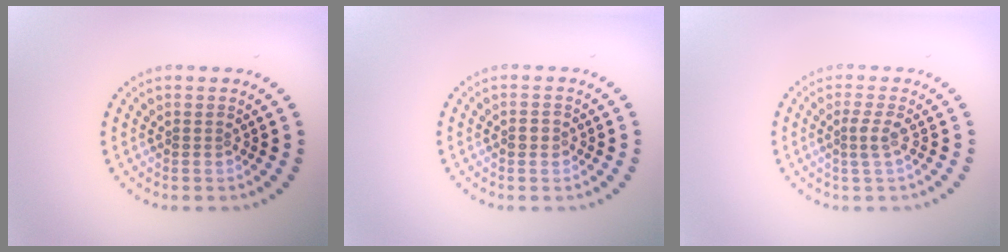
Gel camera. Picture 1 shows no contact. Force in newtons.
{"total": 1.0, "press": 1.0, "slide": 0.1}
{"total": 1.5, "press": 1.1, "slide": 1.0}